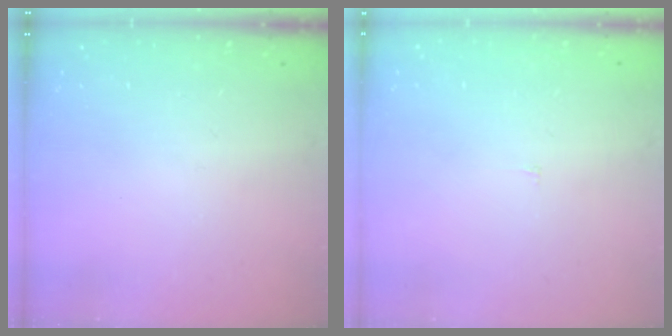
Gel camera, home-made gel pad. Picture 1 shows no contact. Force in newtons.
{"total": 1.8, "press": 1.8, "slide": 0.1}